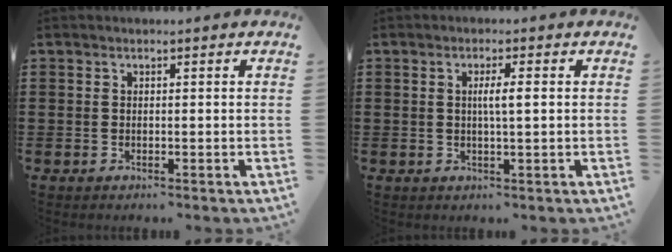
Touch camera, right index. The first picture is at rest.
{"total": 2.9, "force": [0.2, 0.2, 2.8], "torque": [-0.054, -0.001, 0.001]}